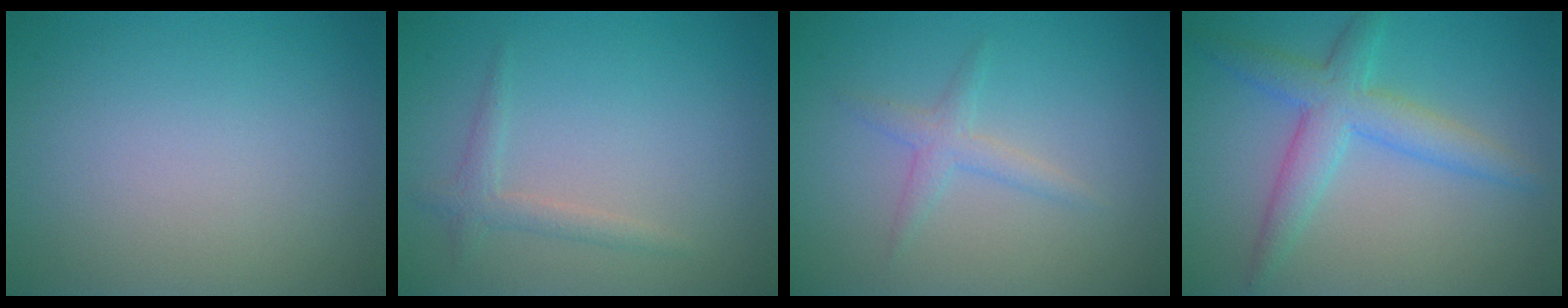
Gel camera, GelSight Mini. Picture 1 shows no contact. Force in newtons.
{"total": 1.5, "press": 1.5, "slide": 0.0}
{"total": 1.8, "press": 1.8, "slide": 0.1}
{"total": 4.5, "press": 4.5, "slide": 0.2}